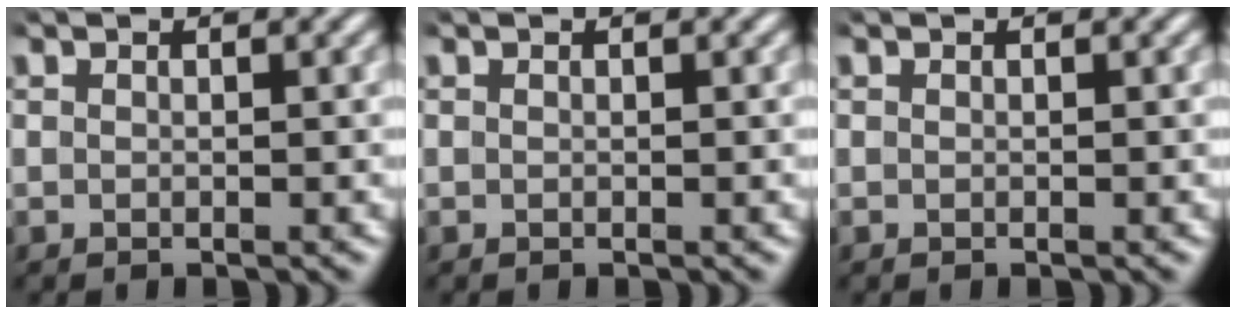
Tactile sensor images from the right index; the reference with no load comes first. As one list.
[{"total": 0.0}, {"total": 0.0}]